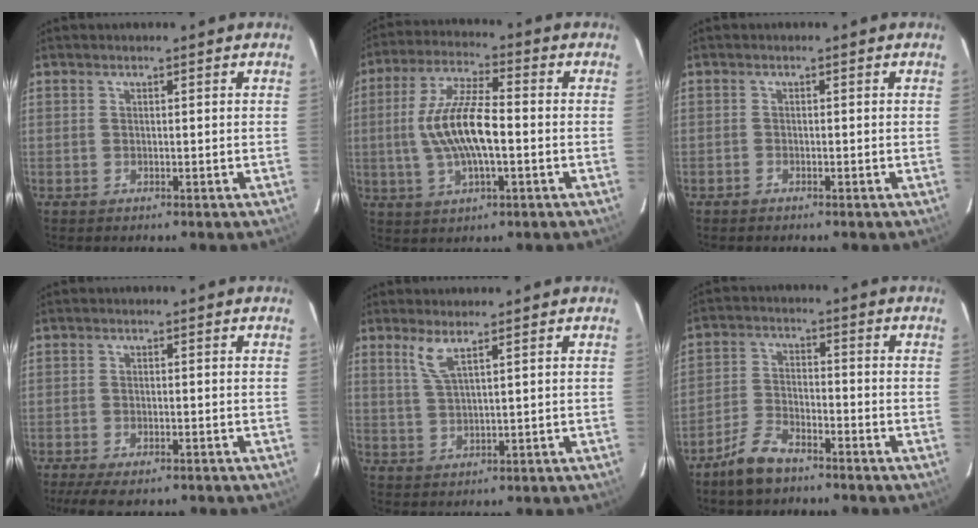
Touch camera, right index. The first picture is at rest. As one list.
[{"total": 12.2, "force": [-1.3, 3.6, 11.5], "torque": [-0.231, 0.006, -0.023]}, {"total": 0.7, "force": [-0.6, 0.2, 0.0], "torque": [-0.006, 0.003, -0.013]}, {"total": 7.1, "force": [-5.4, 2.2, 4.0], "torque": [-0.098, -0.024, -0.088]}, {"total": 3.5, "force": [2.2, 0.0, 2.7], "torque": [-0.062, -0.004, 0.049]}, {"total": 7.3, "force": [-5.7, 2.7, 3.7], "torque": [-0.090, 0.004, -0.110]}]